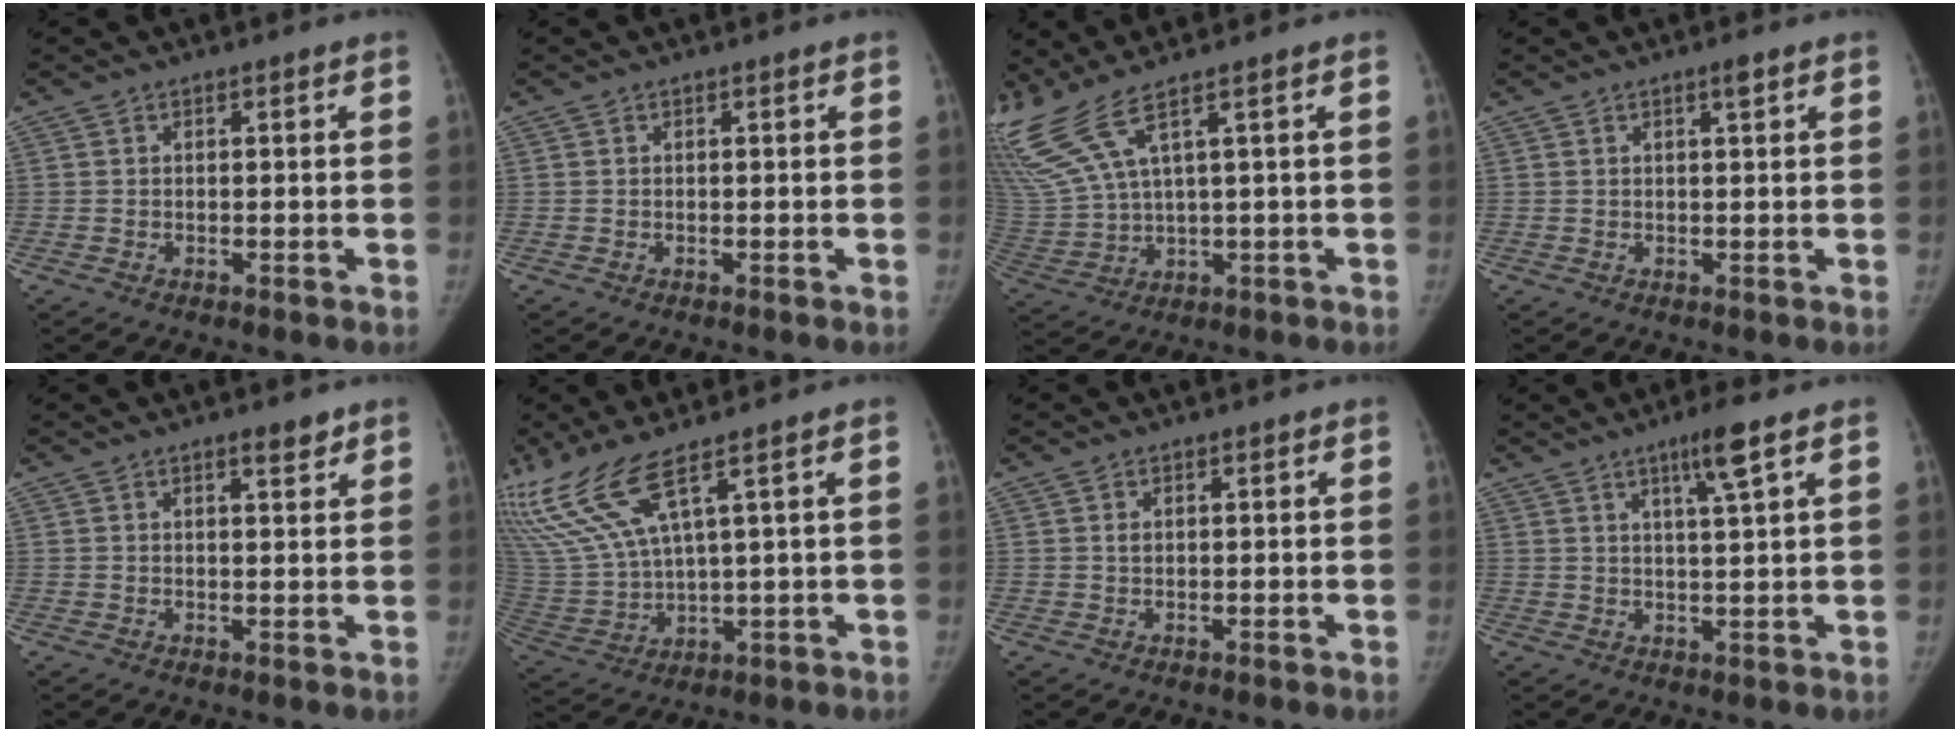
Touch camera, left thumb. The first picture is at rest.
{"total": 0.0}
{"total": 9.3, "force": [6.7, -0.3, 6.4], "torque": [-0.173, -0.025, 0.157]}
{"total": 1.2, "force": [0.7, 0.1, 1.0], "torque": [-0.011, -0.002, 0.010]}
{"total": 2.4, "force": [1.8, 0.7, 1.5], "torque": [-0.011, -0.012, 0.025]}
{"total": 11.7, "force": [7.7, 1.6, 8.7], "torque": [-0.213, -0.031, 0.176]}
{"total": 1.0, "force": [0.4, 0.7, 0.6], "torque": [-0.006, -0.002, 0.007]}
{"total": 5.6, "force": [3.1, -0.1, 4.6], "torque": [-0.079, -0.016, 0.055]}